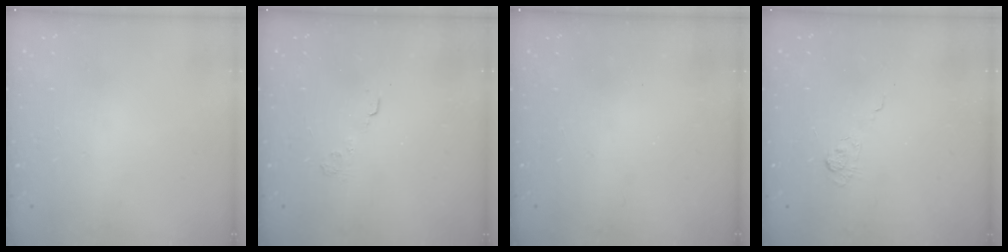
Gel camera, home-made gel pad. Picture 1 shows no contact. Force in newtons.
{"total": 2.7, "press": 2.3, "slide": 1.4}
{"total": 2.5, "press": 2.4, "slide": 0.8}
{"total": 3.0, "press": 2.6, "slide": 1.6}